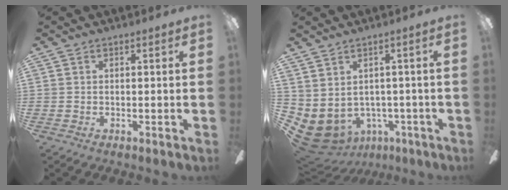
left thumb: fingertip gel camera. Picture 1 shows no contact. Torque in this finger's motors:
{"motor_torque": [1.01, 2.02, 0.52, -0.40, 0.17]}